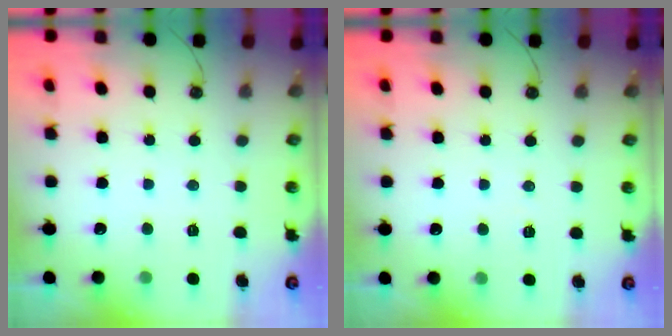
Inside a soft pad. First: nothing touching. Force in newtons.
{"total": 4.3, "press": 0.8, "slide": 4.3}